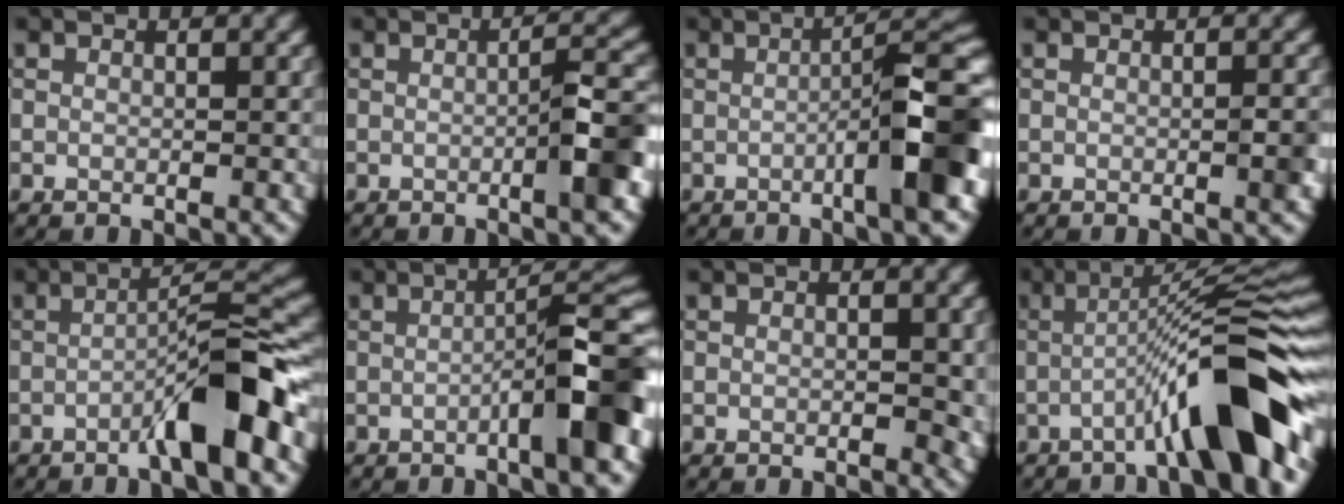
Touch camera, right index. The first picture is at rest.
{"total": 4.3, "force": [-1.1, 0.4, 4.1], "torque": [-0.057, 0.013, -0.025]}
{"total": 8.6, "force": [-1.8, 1.3, 8.3], "torque": [-0.107, 0.017, -0.035]}
{"total": 1.5, "force": [-0.3, 0.1, 1.5], "torque": [-0.022, 0.003, -0.006]}
{"total": 7.2, "force": [-3.0, 0.9, 6.5], "torque": [-0.099, 0.022, -0.057]}
{"total": 8.0, "force": [-2.3, 1.1, 7.6], "torque": [-0.099, 0.022, -0.042]}
{"total": 1.8, "force": [-0.3, 0.8, 1.6], "torque": [-0.019, -0.002, -0.004]}
{"total": 9.6, "force": [-3.7, 1.2, 8.8], "torque": [-0.118, 0.026, -0.069]}